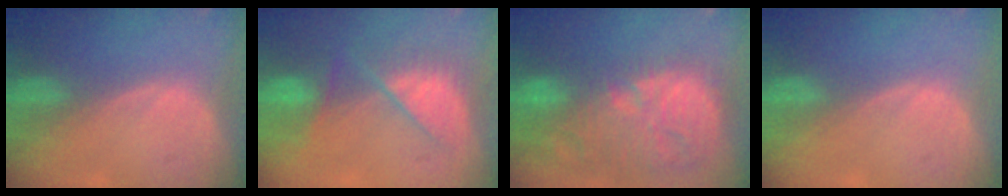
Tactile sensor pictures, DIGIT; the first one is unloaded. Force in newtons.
{"total": 7.2, "press": 7.2, "slide": 0.6}
{"total": 15.3, "press": 13.3, "slide": 7.5}
{"total": 0.0}